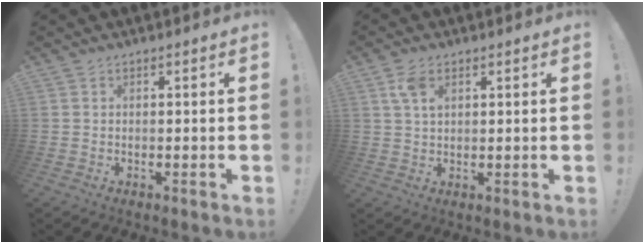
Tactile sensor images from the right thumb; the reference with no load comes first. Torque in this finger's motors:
{"motor_torque": [0.08, 0.24, 0.14, -0.01, 0.21]}